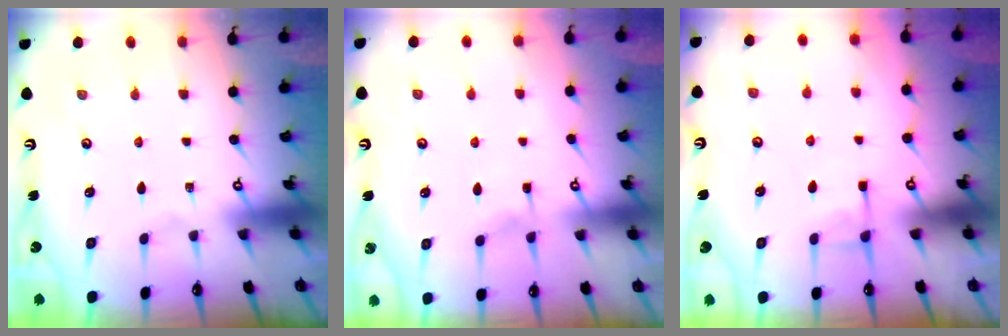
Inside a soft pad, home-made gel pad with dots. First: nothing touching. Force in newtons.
{"total": 1.7, "press": 1.7, "slide": 0.3}
{"total": 4.7, "press": 4.7, "slide": 0.7}